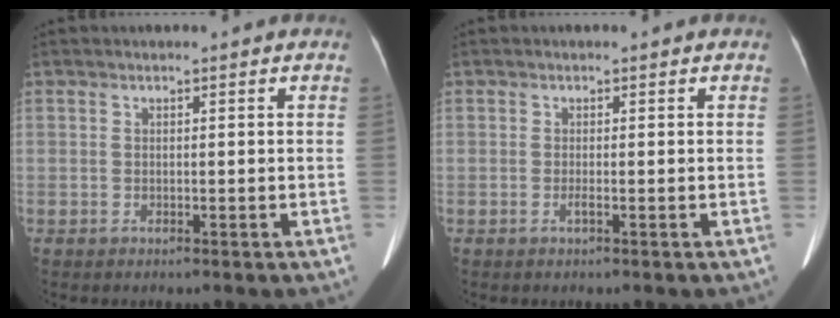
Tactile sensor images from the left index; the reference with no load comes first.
{"total": 0.7, "force": [-0.4, 0.0, 0.6], "torque": [-0.014, -0.010, -0.011]}